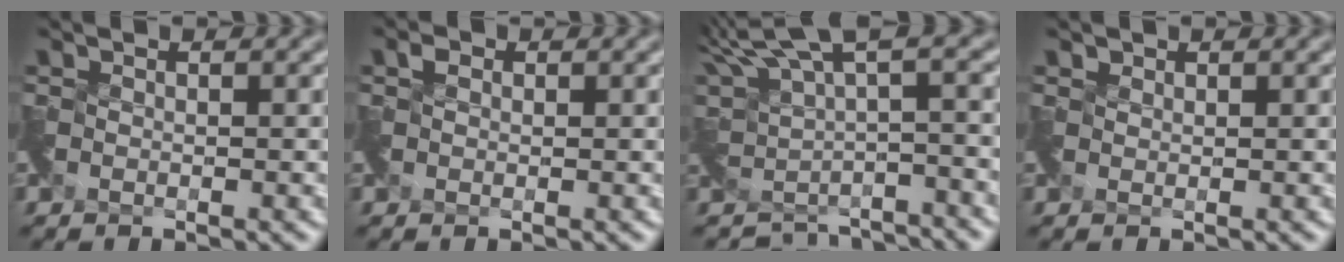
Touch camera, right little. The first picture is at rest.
{"total": 0.9, "force": [-0.2, 0.2, -0.9], "torque": [0.015, -0.001, 0.002]}
{"total": 4.5, "force": [1.3, 2.0, 3.8], "torque": [-0.071, -0.014, 0.047]}
{"total": 0.9, "force": [0.4, 0.1, -0.7], "torque": [0.011, 0.002, 0.015]}